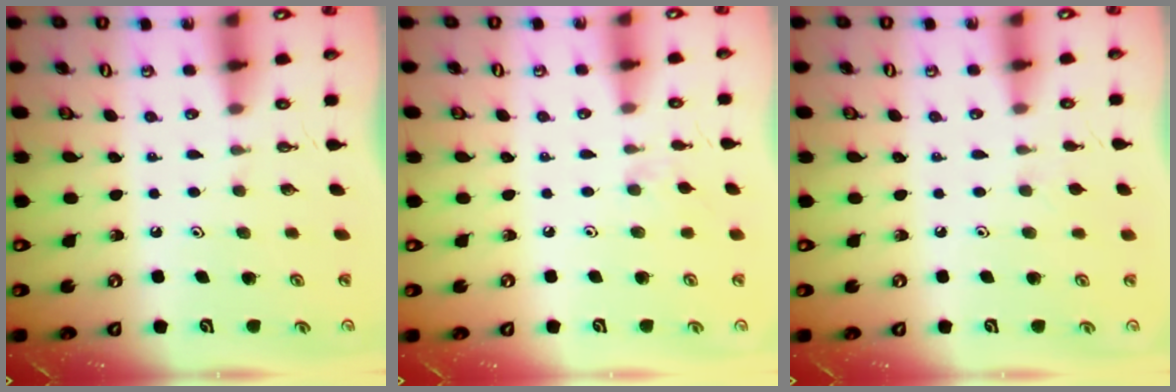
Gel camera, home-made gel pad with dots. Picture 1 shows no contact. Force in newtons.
{"total": 4.3, "press": 4.3, "slide": 0.7}
{"total": 2.9, "press": 2.8, "slide": 0.6}